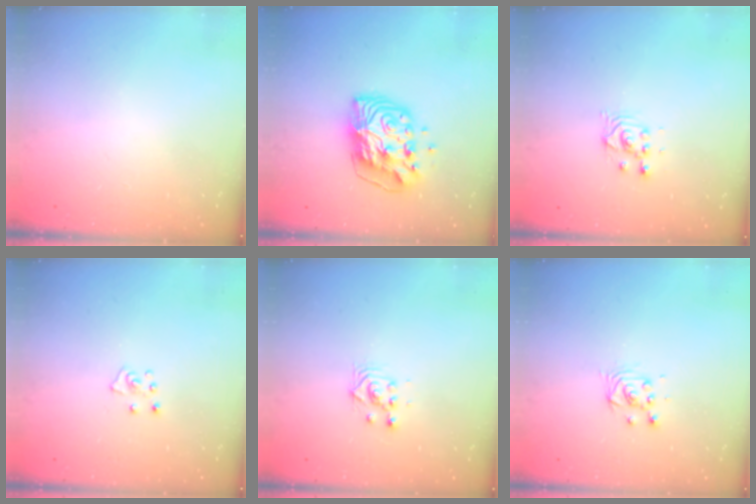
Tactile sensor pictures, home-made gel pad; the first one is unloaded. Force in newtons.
{"total": 10.6, "press": 10.5, "slide": 1.6}
{"total": 2.8, "press": 2.8, "slide": 0.1}
{"total": 5.0, "press": 5.0, "slide": 0.3}
{"total": 3.0, "press": 3.0, "slide": 0.1}
{"total": 3.1, "press": 3.1, "slide": 0.3}